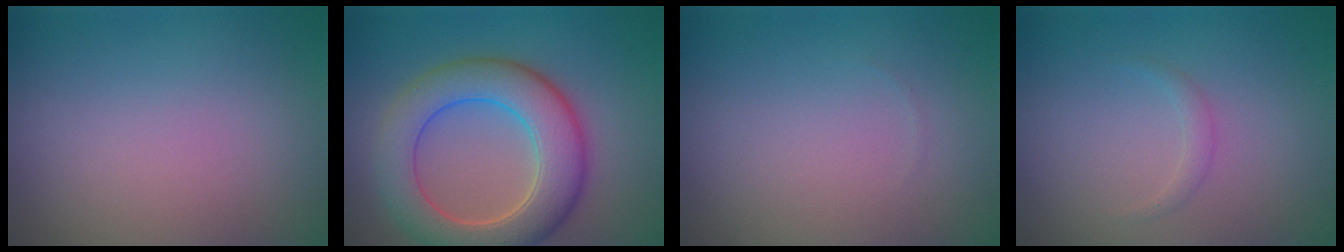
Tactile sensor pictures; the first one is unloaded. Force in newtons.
{"total": 7.6, "press": 7.6, "slide": 0.4}
{"total": 0.0}
{"total": 0.8, "press": 0.8, "slide": 0.1}